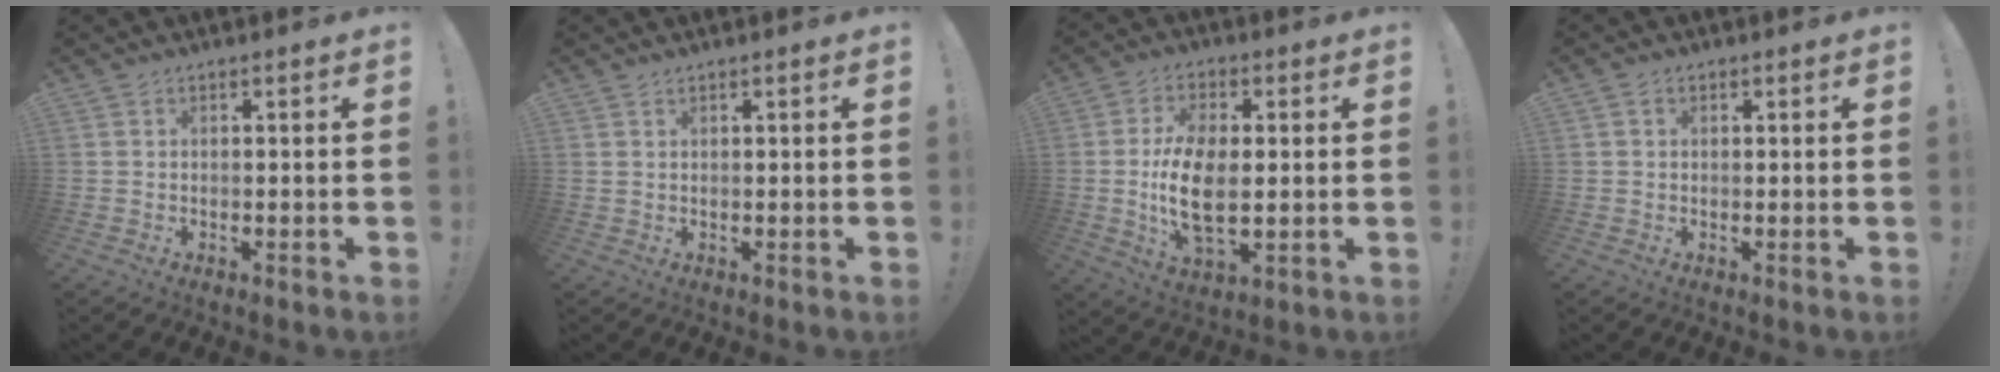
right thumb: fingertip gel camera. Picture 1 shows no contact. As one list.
[{"total": 0.7, "force": [0.6, 0.2, 0.3], "torque": [0.003, -0.003, 0.009]}, {"total": 13.9, "force": [-0.1, 7.3, 11.8], "torque": [-0.214, -0.012, -0.004]}, {"total": 0.8, "force": [0.3, 0.7, 0.3], "torque": [0.003, 0.000, 0.003]}]